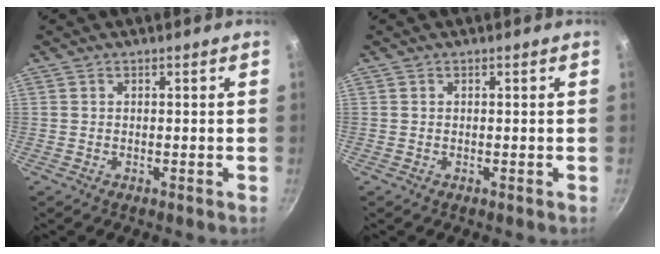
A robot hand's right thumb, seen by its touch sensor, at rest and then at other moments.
{"total": 0.0}